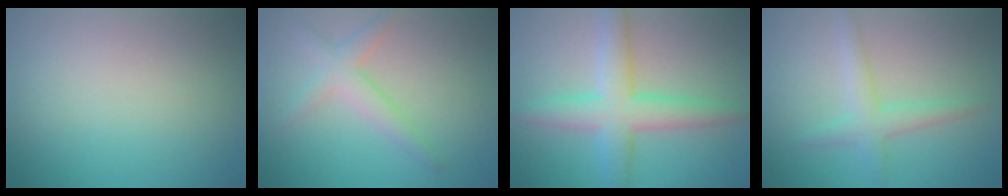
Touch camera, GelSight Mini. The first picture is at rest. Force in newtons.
{"total": 2.6, "press": 2.6, "slide": 0.1}
{"total": 5.3, "press": 5.3, "slide": 0.2}
{"total": 2.4, "press": 2.4, "slide": 0.2}